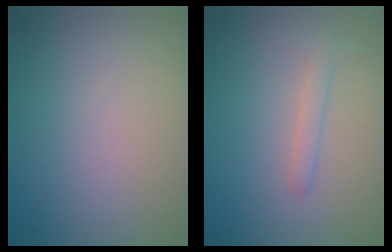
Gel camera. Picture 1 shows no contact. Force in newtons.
{"total": 1.4, "press": 1.4, "slide": 0.0}